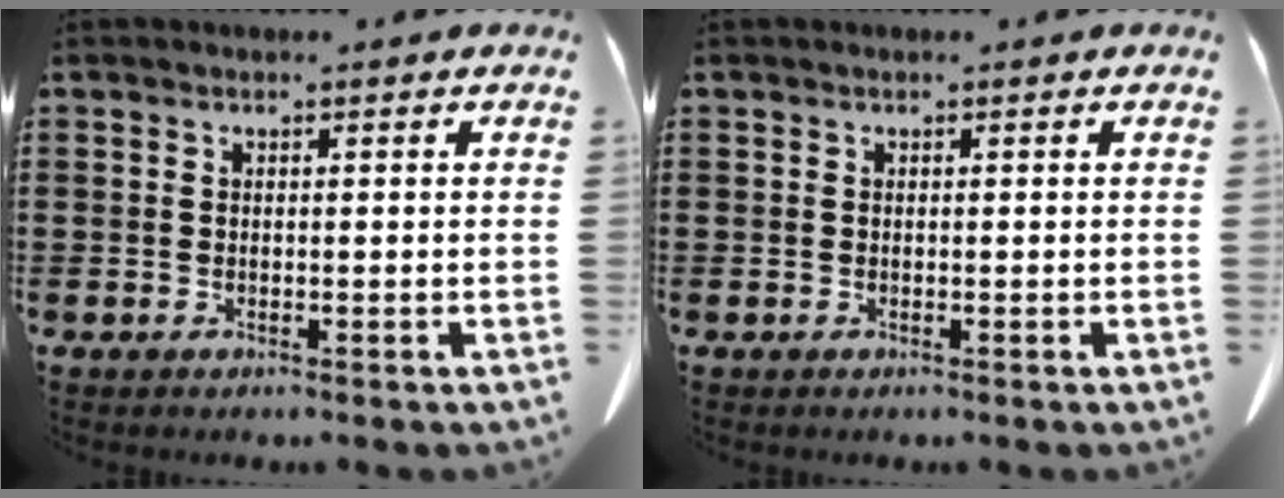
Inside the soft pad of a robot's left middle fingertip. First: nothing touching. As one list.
[{"total": 0.0}]